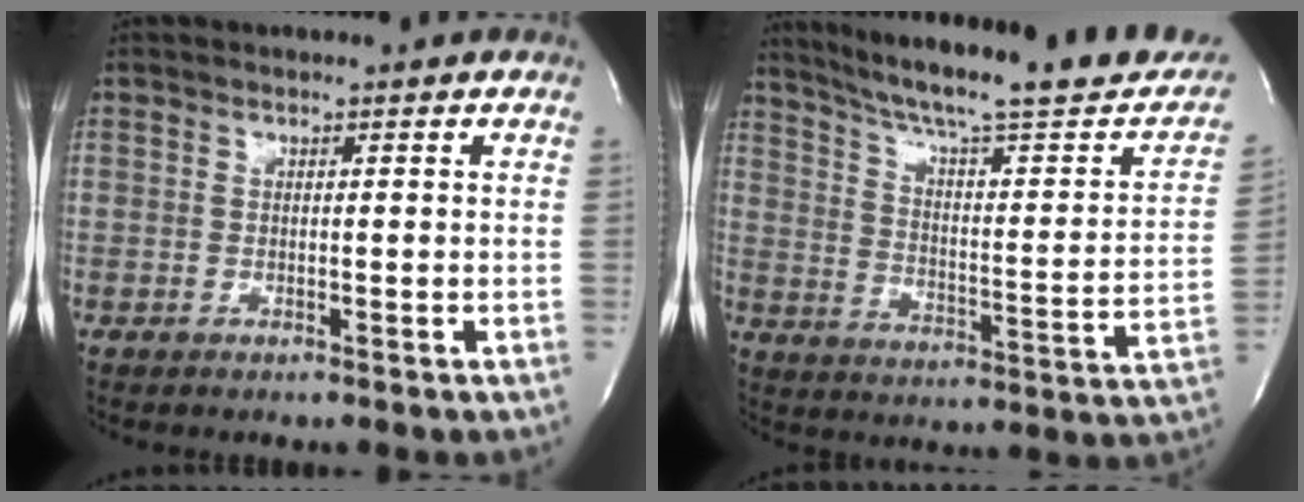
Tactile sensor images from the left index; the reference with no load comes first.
{"total": 25.7, "force": [21.5, 3.3, 13.6], "torque": [-0.208, -0.033, 0.285]}